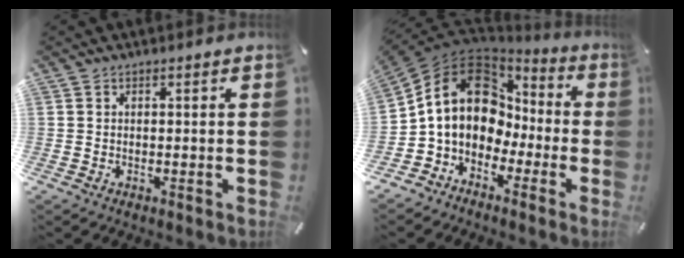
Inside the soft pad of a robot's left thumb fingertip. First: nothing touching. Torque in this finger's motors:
{"motor_torque": [1.01, 3.36, 0.92, -0.22, 0.33]}